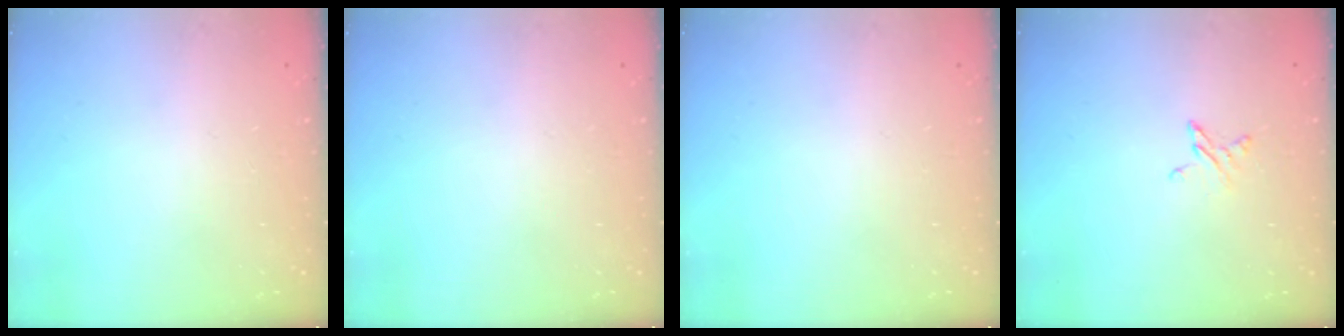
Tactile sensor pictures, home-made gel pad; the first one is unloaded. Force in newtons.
{"total": 0.0}
{"total": 0.0}
{"total": 3.9, "press": 3.9, "slide": 0.4}